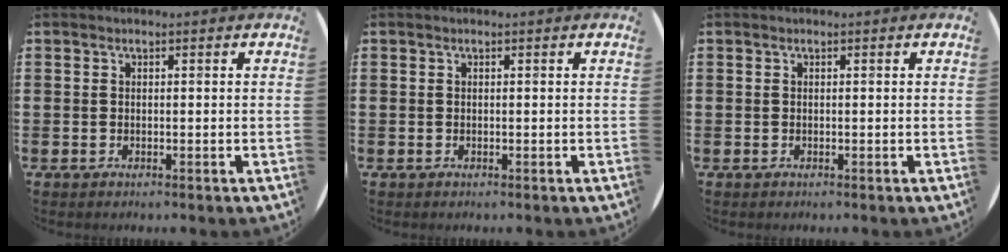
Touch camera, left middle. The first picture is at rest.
{"total": 0.0}
{"total": 0.0}